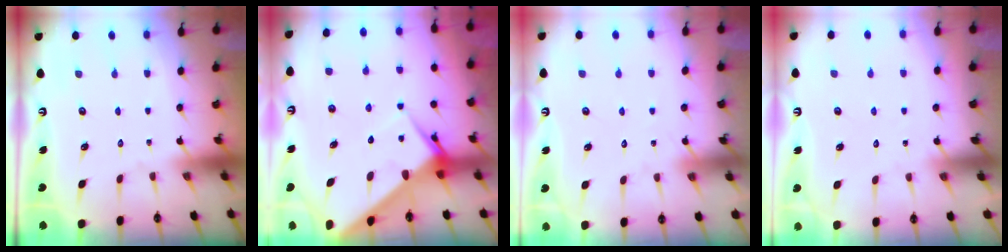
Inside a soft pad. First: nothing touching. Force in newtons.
{"total": 8.4, "press": 8.3, "slide": 0.7}
{"total": 6.1, "press": 6.1, "slide": 0.6}
{"total": 5.4, "press": 5.3, "slide": 0.5}